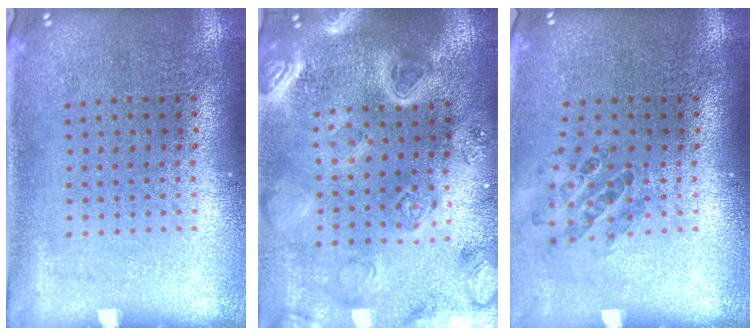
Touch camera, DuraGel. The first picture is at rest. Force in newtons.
{"total": 4.2, "press": 3.8, "slide": 1.8}
{"total": 0.8, "press": 0.8, "slide": 0.1}